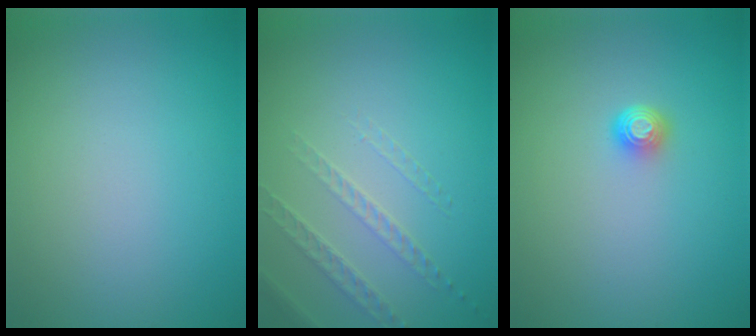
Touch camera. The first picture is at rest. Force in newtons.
{"total": 1.4, "press": 1.0, "slide": 0.9}
{"total": 1.5, "press": 1.1, "slide": 1.0}